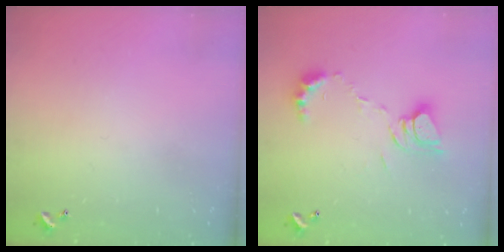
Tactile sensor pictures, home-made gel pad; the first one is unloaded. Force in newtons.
{"total": 8.2, "press": 8.1, "slide": 0.8}